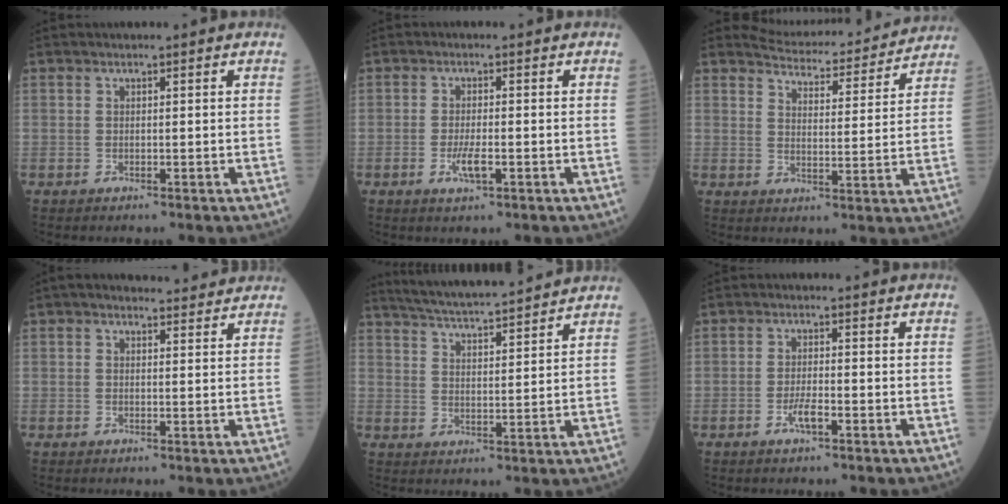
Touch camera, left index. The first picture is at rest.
{"total": 3.2, "force": [-1.2, 0.7, 2.9], "torque": [-0.063, -0.003, -0.018]}
{"total": 13.8, "force": [13.4, 2.3, 2.5], "torque": [-0.028, -0.010, 0.159]}
{"total": 3.9, "force": [3.6, 1.1, 1.0], "torque": [-0.014, 0.017, 0.041]}
{"total": 13.4, "force": [12.4, 0.5, 5.2], "torque": [-0.097, 0.019, 0.188]}
{"total": 2.6, "force": [-1.4, 0.4, 2.2], "torque": [-0.046, -0.001, -0.027]}